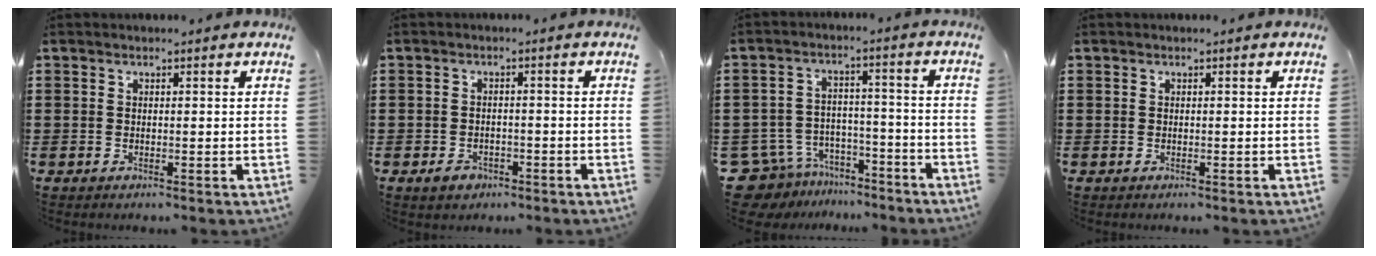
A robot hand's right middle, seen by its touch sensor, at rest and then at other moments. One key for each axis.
{"total": 1.8, "fx": -1.3, "fy": 1.1, "fz": 0.7, "tx": -0.018, "ty": 0.000, "tz": -0.027}
{"total": 7.5, "fx": -6.9, "fy": 2.8, "fz": 0.7, "tx": -0.045, "ty": 0.015, "tz": -0.143}
{"total": 0.0}